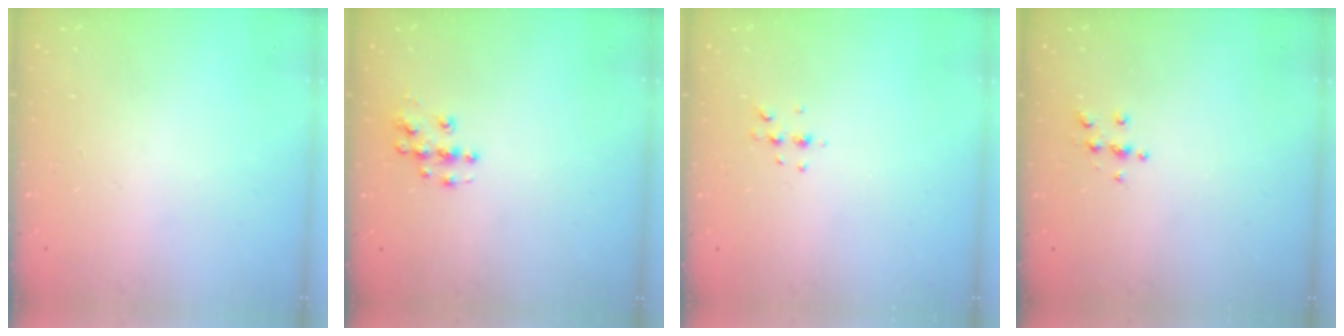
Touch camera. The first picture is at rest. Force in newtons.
{"total": 5.9, "press": 5.9, "slide": 0.4}
{"total": 4.4, "press": 4.0, "slide": 1.8}
{"total": 4.4, "press": 4.4, "slide": 0.4}